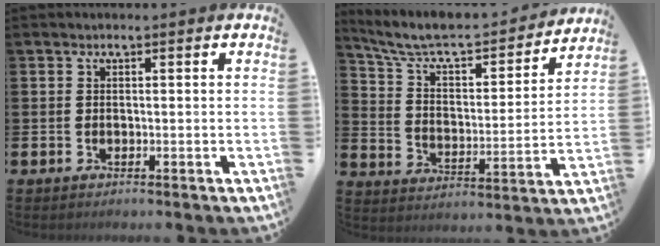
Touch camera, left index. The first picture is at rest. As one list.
[{"total": 8.1, "force": [7.2, 2.0, 3.1], "torque": [-0.100, -0.049, 0.120]}]